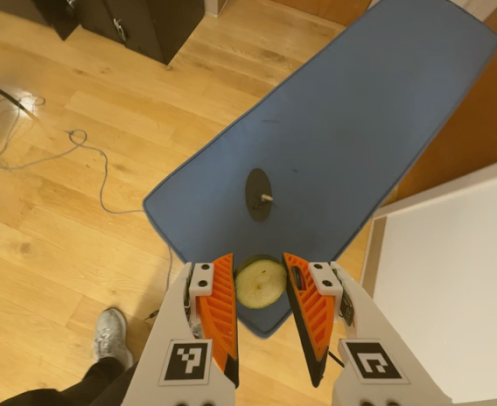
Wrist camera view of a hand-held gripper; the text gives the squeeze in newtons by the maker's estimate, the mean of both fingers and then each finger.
{"total": 9.3, "left": 9.8, "right": 8.9}